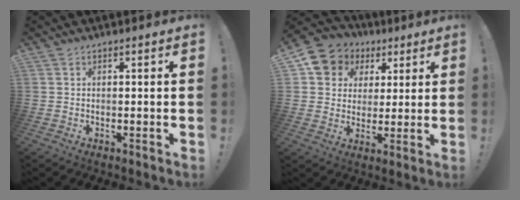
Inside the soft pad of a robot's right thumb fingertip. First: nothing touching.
{"total": 10.1, "force": [4.4, 8.6, 2.9], "torque": [-0.045, -0.026, 0.090]}